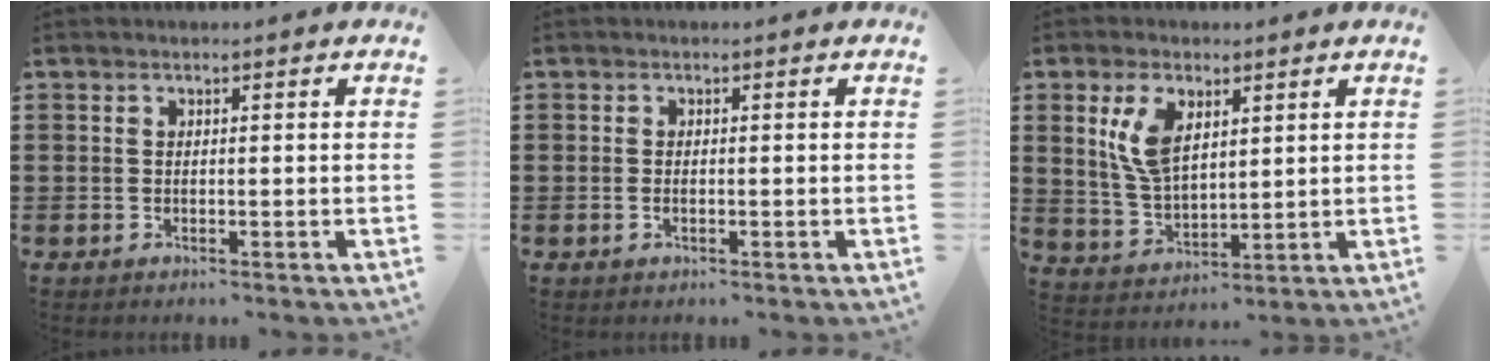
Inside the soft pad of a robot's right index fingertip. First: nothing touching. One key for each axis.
{"total": 0.7, "fx": -0.2, "fy": 0.3, "fz": 0.6, "tx": -0.013, "ty": -0.003, "tz": -0.004}
{"total": 8.0, "fx": 3.4, "fy": 4.1, "fz": 5.9, "tx": -0.144, "ty": 0.004, "tz": 0.057}